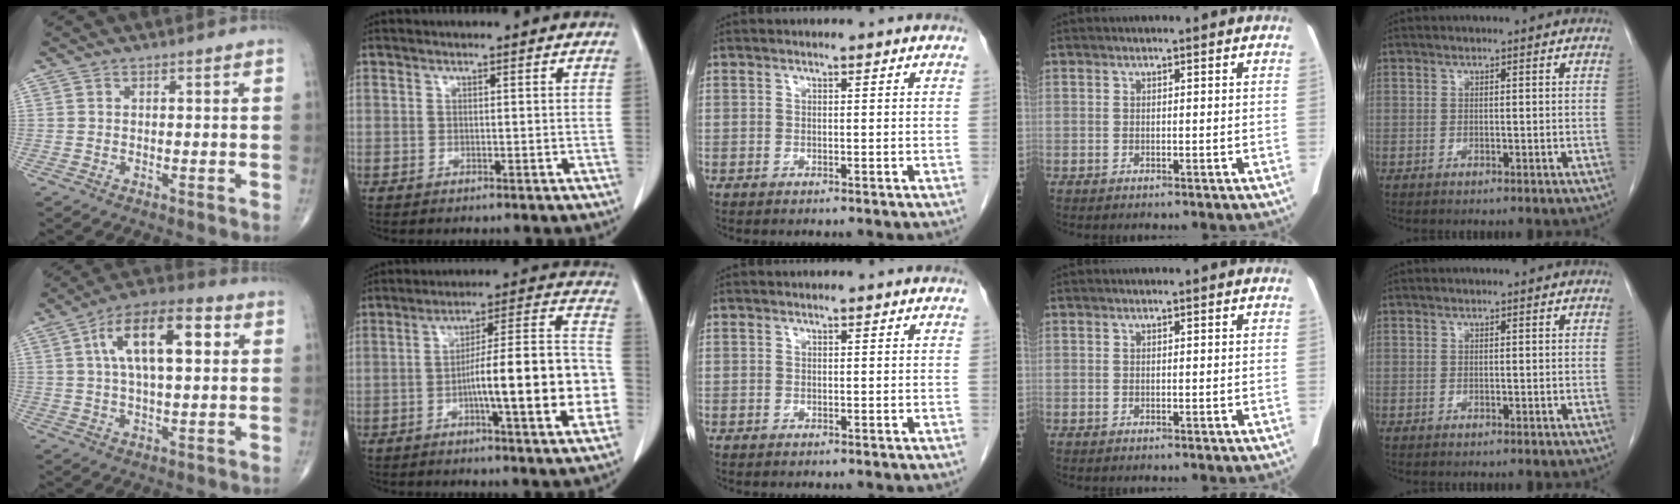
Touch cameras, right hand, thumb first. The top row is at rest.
{"thumb": {"total": 15.1, "force": [3.9, 6.4, 13.1], "torque": [-0.212, 0.017, 0.058]}, "index": {"total": 17.2, "force": [-4.2, 1.8, 16.6], "torque": [-0.226, 0.024, -0.060]}}